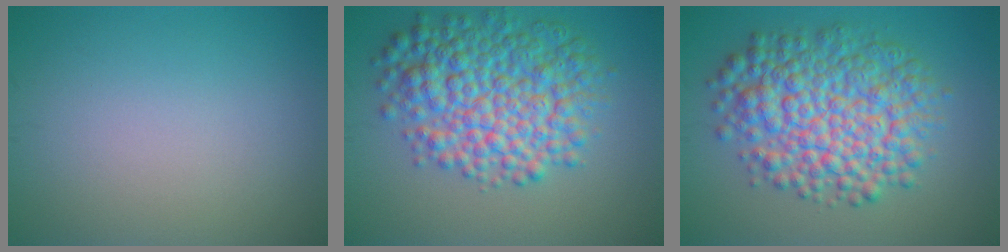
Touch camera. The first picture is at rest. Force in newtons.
{"total": 8.6, "press": 8.6, "slide": 0.0}
{"total": 9.0, "press": 9.0, "slide": 0.1}